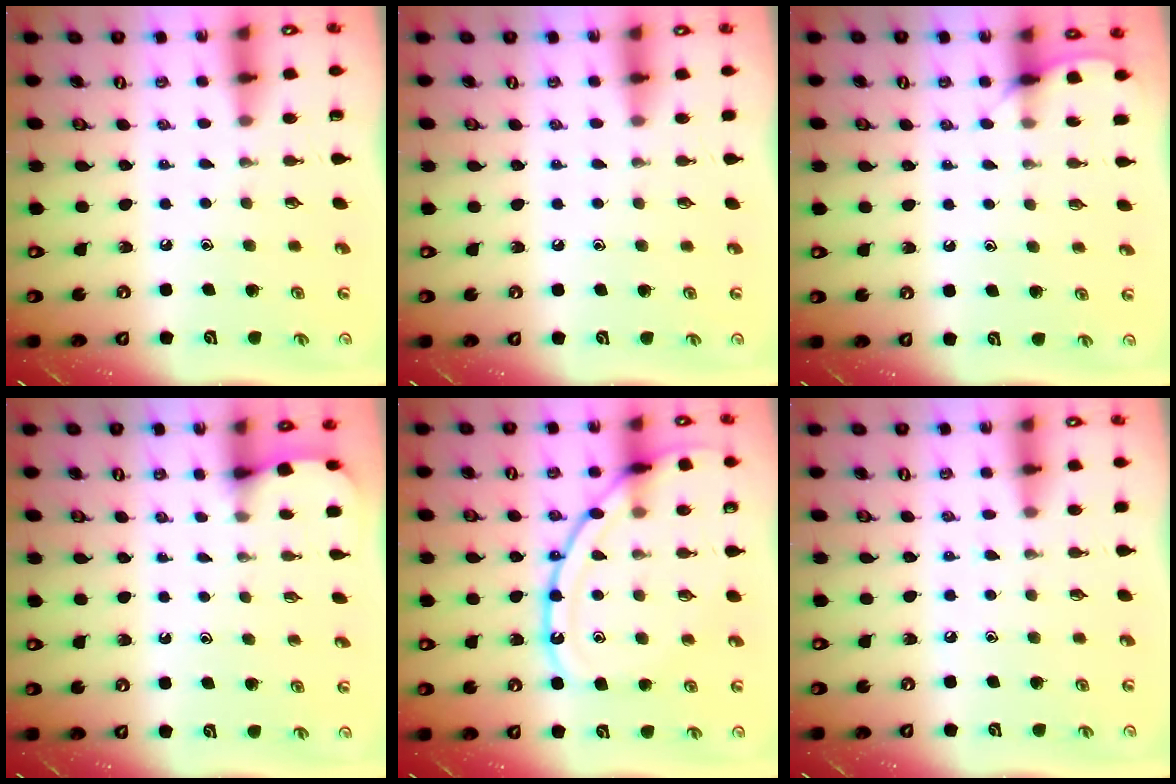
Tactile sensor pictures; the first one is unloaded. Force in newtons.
{"total": 2.7, "press": 2.6, "slide": 0.4}
{"total": 5.6, "press": 5.5, "slide": 0.6}
{"total": 2.2, "press": 2.2, "slide": 0.3}
{"total": 16.2, "press": 16.1, "slide": 1.6}
{"total": 5.4, "press": 5.4, "slide": 0.8}